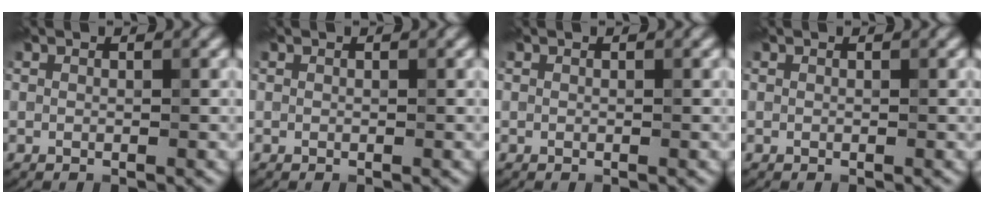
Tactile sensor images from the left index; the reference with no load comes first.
{"total": 0.0}
{"total": 0.0}
{"total": 0.0}